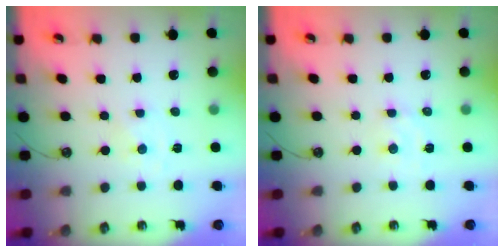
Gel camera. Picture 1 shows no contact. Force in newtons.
{"total": 2.9, "press": 2.9, "slide": 0.6}